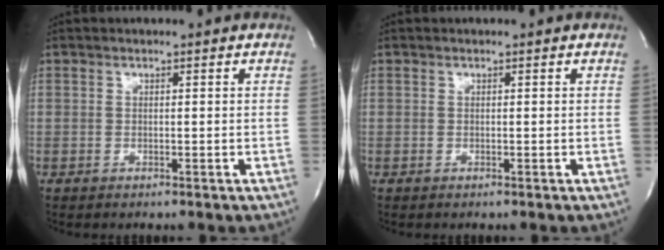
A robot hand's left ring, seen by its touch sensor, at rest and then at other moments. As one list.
[{"total": 0.0}]